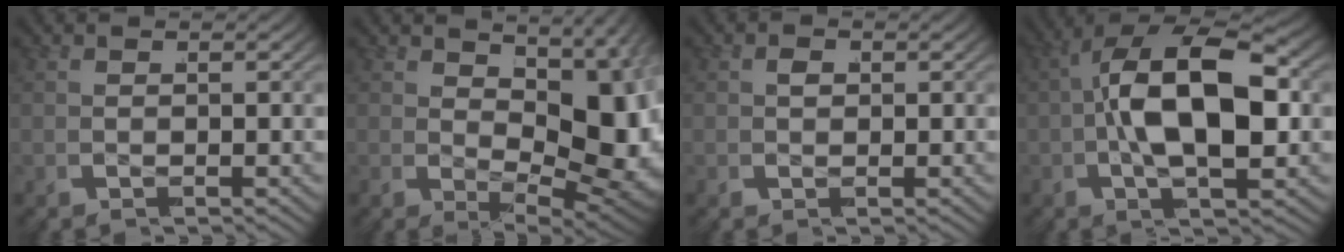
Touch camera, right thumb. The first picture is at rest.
{"total": 12.2, "force": [-0.7, 6.1, 10.5], "torque": [-0.169, -0.029, 0.013]}
{"total": 0.7, "force": [-0.1, 0.6, 0.4], "torque": [-0.005, -0.003, 0.000]}
{"total": 14.3, "force": [-0.1, 7.7, 12.0], "torque": [-0.229, -0.010, -0.005]}